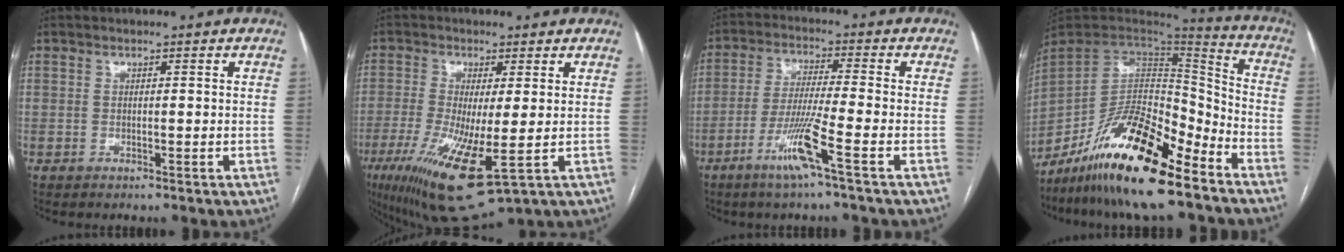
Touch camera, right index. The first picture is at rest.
{"total": 13.6, "force": [-4.0, 2.4, 12.8], "torque": [-0.243, -0.039, -0.057]}
{"total": 8.5, "force": [-4.3, -1.2, 7.2], "torque": [-0.144, -0.016, -0.088]}
{"total": 20.2, "force": [-14.2, 4.9, 13.5], "torque": [-0.250, -0.002, -0.253]}